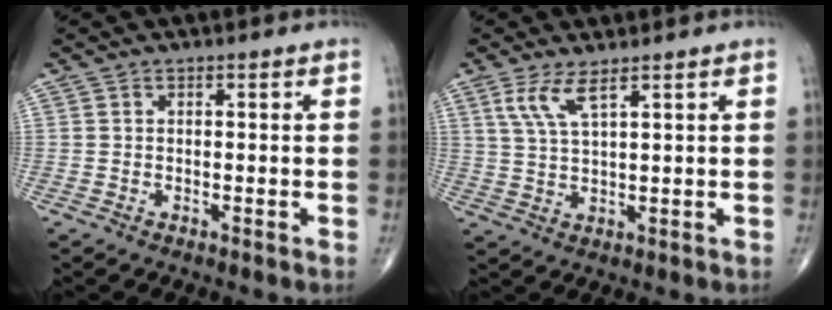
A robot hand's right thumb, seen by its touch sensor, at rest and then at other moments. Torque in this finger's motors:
{"motor_torque": [-0.11, -0.11, 0.10, -0.04, 0.15]}